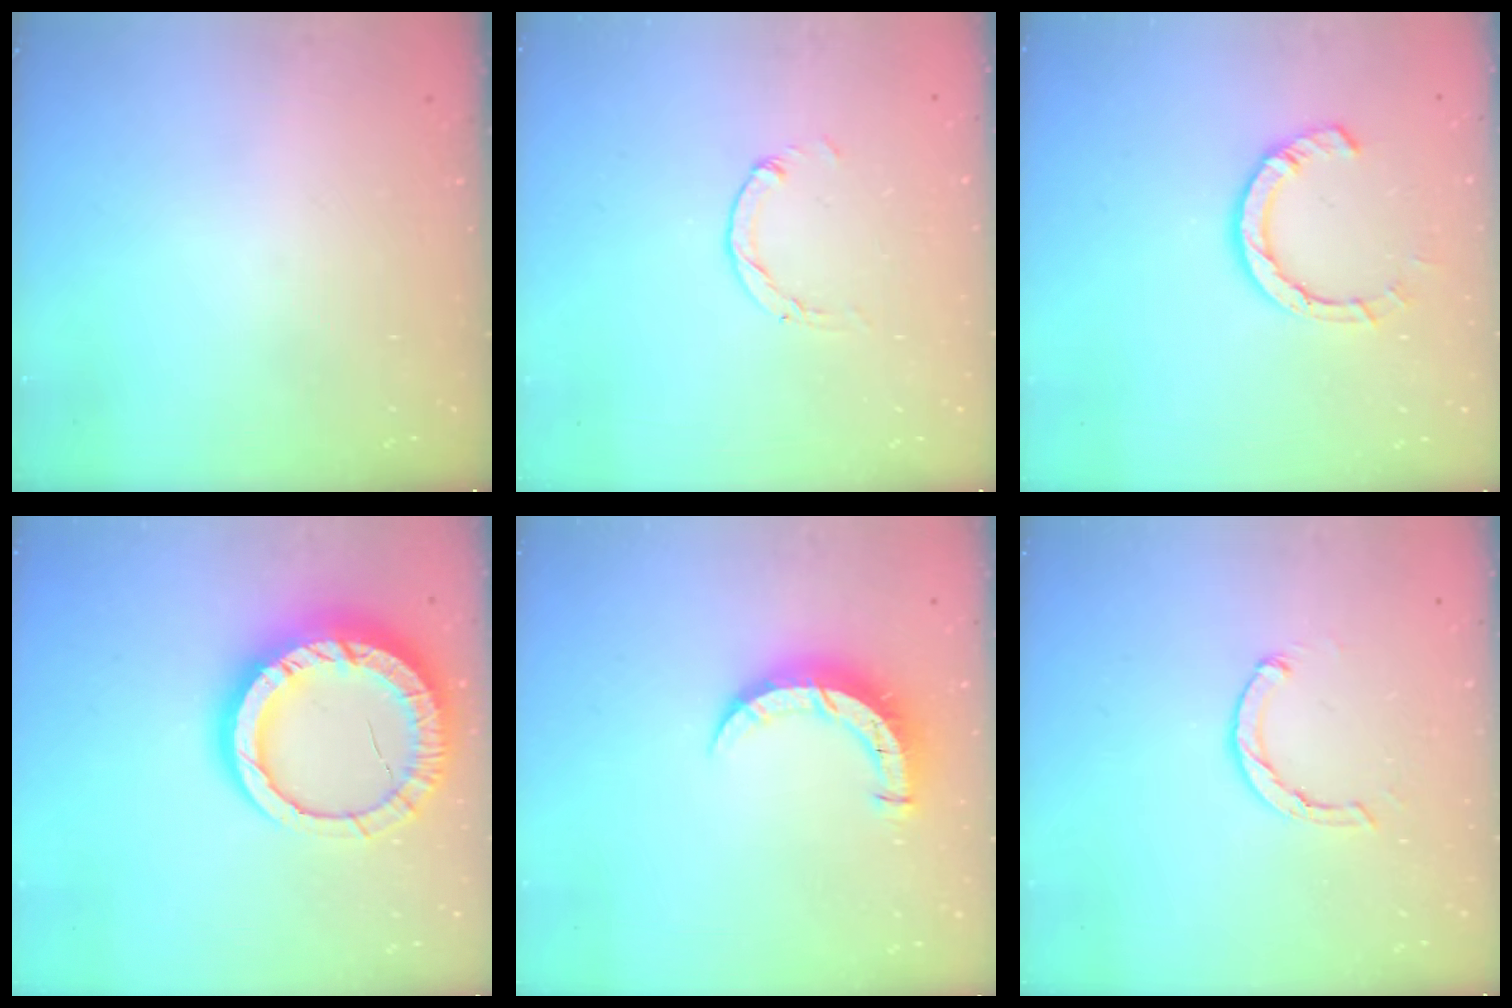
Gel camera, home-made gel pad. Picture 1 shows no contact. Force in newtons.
{"total": 1.5, "press": 1.5, "slide": 0.2}
{"total": 7.8, "press": 7.7, "slide": 1.2}
{"total": 19.3, "press": 19.2, "slide": 1.7}
{"total": 8.2, "press": 8.2, "slide": 0.6}
{"total": 2.1, "press": 2.1, "slide": 0.3}